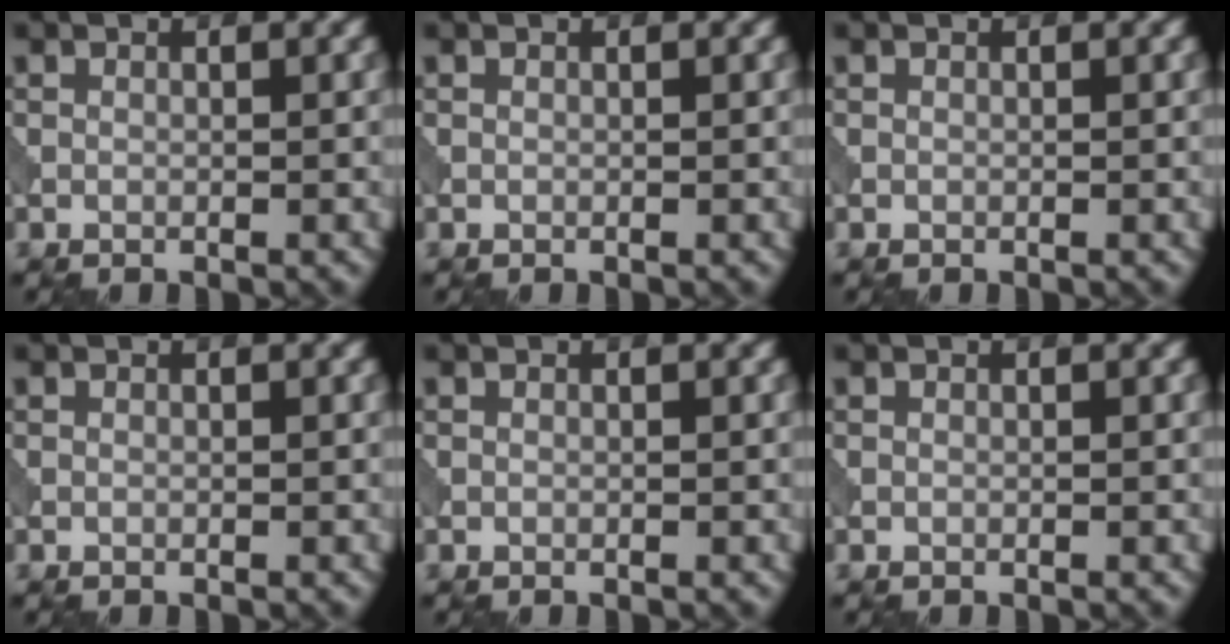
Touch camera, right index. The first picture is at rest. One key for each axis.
{"total": 0.0}
{"total": 0.0}
{"total": 0.0}
{"total": 0.0}
{"total": 0.0}